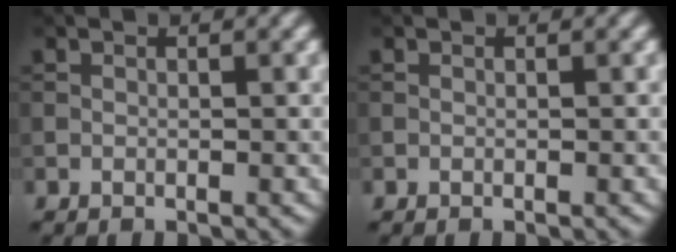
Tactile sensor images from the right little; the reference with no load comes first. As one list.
[{"total": 0.0}]